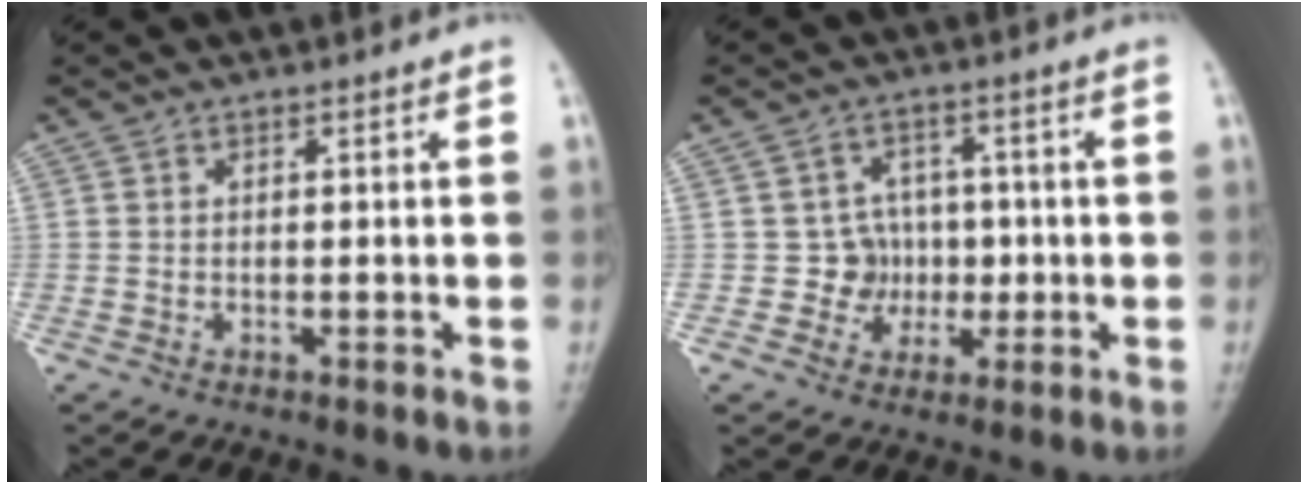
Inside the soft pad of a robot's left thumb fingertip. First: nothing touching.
{"total": 5.9, "force": [-0.6, 5.8, 1.3], "torque": [0.029, 0.019, -0.012]}